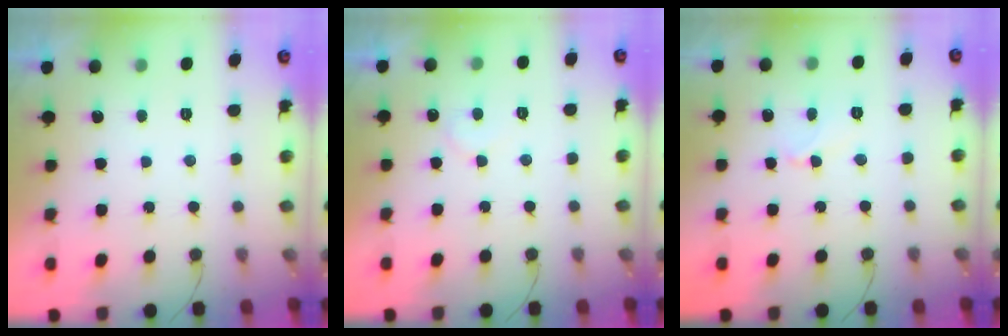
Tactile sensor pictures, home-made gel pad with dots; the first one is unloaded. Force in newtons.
{"total": 5.8, "press": 5.8, "slide": 0.5}
{"total": 5.0, "press": 5.0, "slide": 0.5}